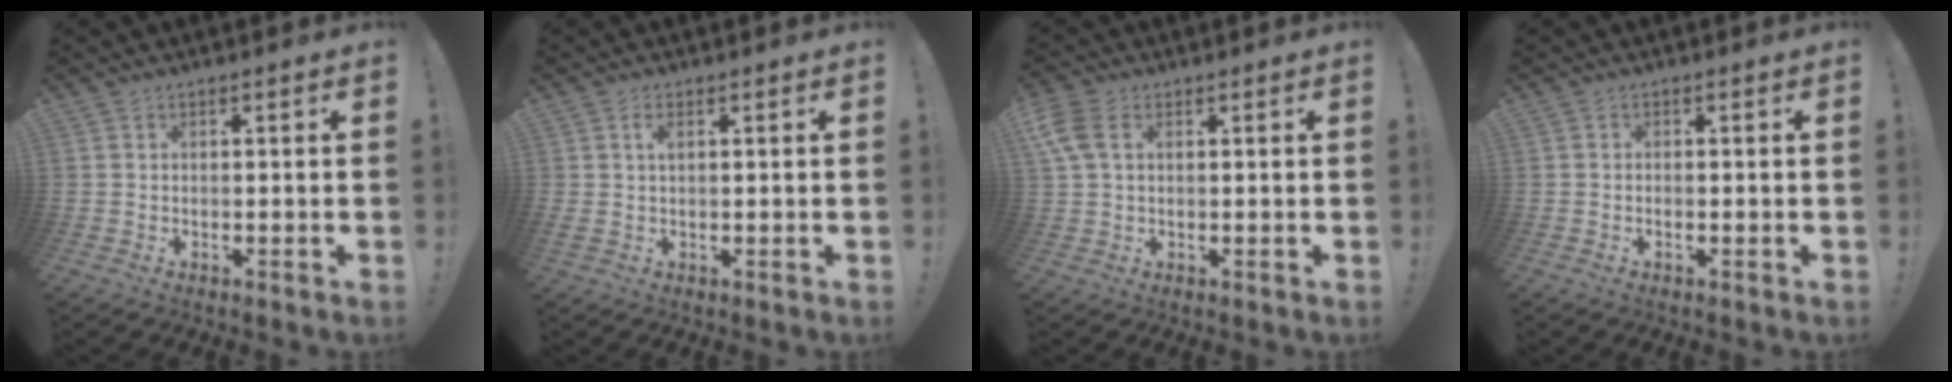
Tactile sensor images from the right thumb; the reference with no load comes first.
{"total": 2.2, "force": [0.8, 0.7, 1.9], "torque": [-0.028, -0.003, 0.010]}
{"total": 6.2, "force": [2.1, 3.8, 4.5], "torque": [-0.093, -0.001, 0.042]}
{"total": 0.8, "force": [-0.7, 0.1, 0.3], "torque": [-0.017, 0.003, -0.010]}